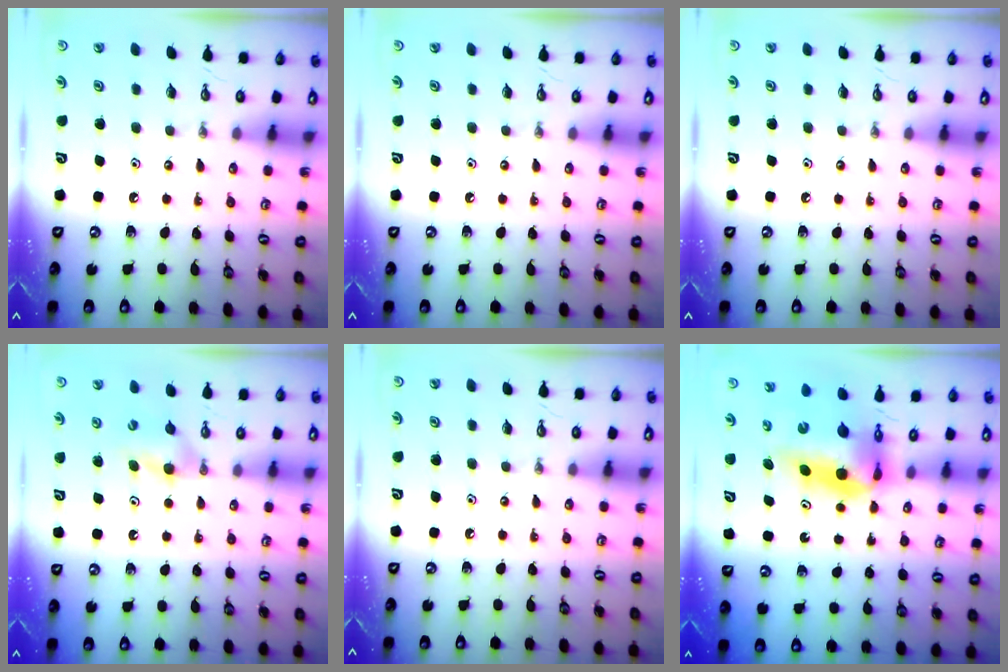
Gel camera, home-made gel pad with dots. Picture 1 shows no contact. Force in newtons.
{"total": 0.0}
{"total": 0.0}
{"total": 5.4, "press": 5.3, "slide": 1.2}
{"total": 0.0}
{"total": 8.1, "press": 7.9, "slide": 1.9}